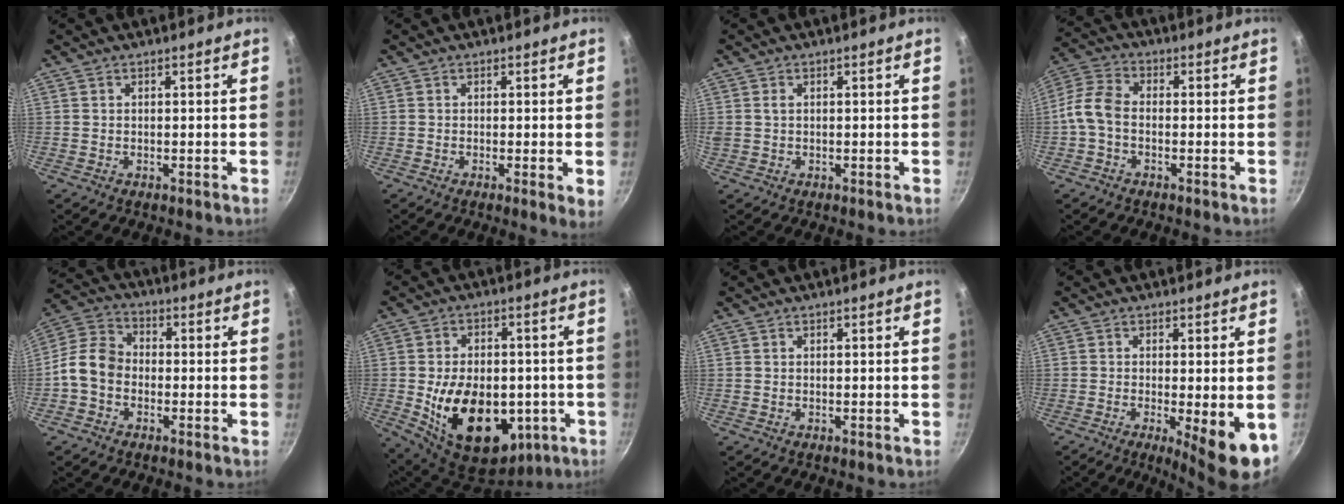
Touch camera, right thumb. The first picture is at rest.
{"total": 2.4, "force": [-0.2, 0.4, 2.4], "torque": [-0.032, -0.009, -0.008]}
{"total": 1.3, "force": [0.3, 1.0, 0.8], "torque": [-0.012, 0.001, 0.004]}
{"total": 6.5, "force": [-1.7, 4.2, 4.7], "torque": [-0.101, 0.031, -0.049]}
{"total": 8.5, "force": [-2.2, 6.6, 4.9], "torque": [-0.075, 0.033, -0.065]}
{"total": 21.3, "force": [-4.3, 14.0, 15.5], "torque": [-0.226, 0.004, -0.046]}
{"total": 0.0}
{"total": 8.7, "force": [-2.3, 1.8, 8.2], "torque": [-0.106, -0.012, -0.024]}